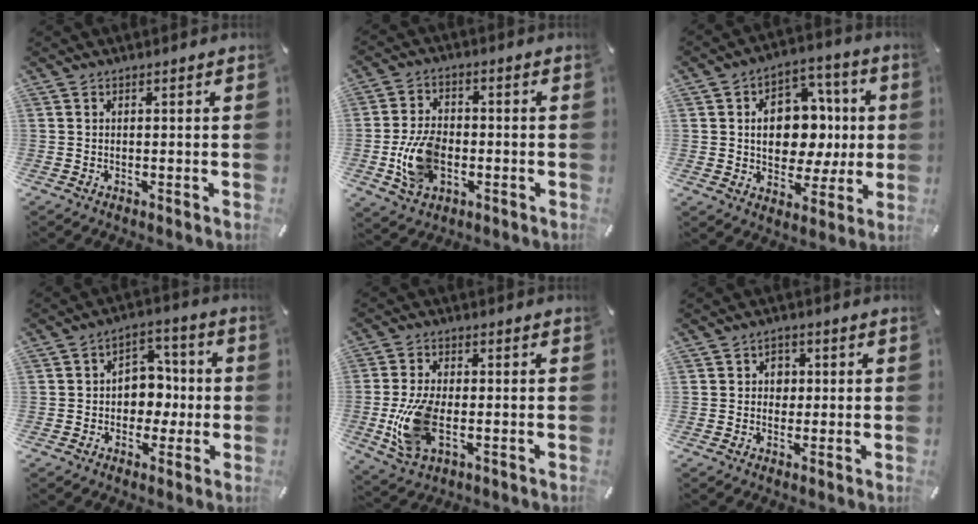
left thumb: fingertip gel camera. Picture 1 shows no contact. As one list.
[{"total": 11.7, "force": [-2.7, 7.9, 8.2], "torque": [-0.167, 0.005, -0.043]}, {"total": 13.3, "force": [0.3, 10.7, 7.8], "torque": [-0.099, -0.001, 0.015]}, {"total": 7.6, "force": [-1.2, 6.7, 3.3], "torque": [-0.037, 0.011, -0.023]}, {"total": 12.4, "force": [-2.2, 6.8, 10.2], "torque": [-0.219, -0.011, -0.031]}, {"total": 3.3, "force": [-0.1, 3.0, 1.4], "torque": [-0.007, -0.002, -0.009]}]